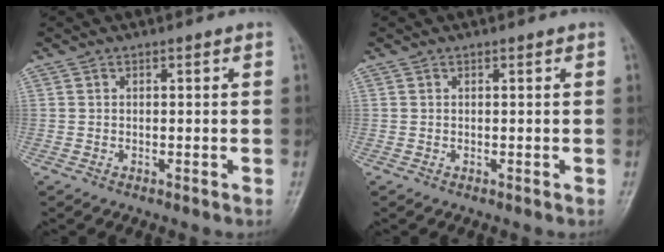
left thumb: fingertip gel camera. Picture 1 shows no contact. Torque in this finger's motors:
{"motor_torque": [0.00, 0.01, 0.03, -0.03, 0.00]}